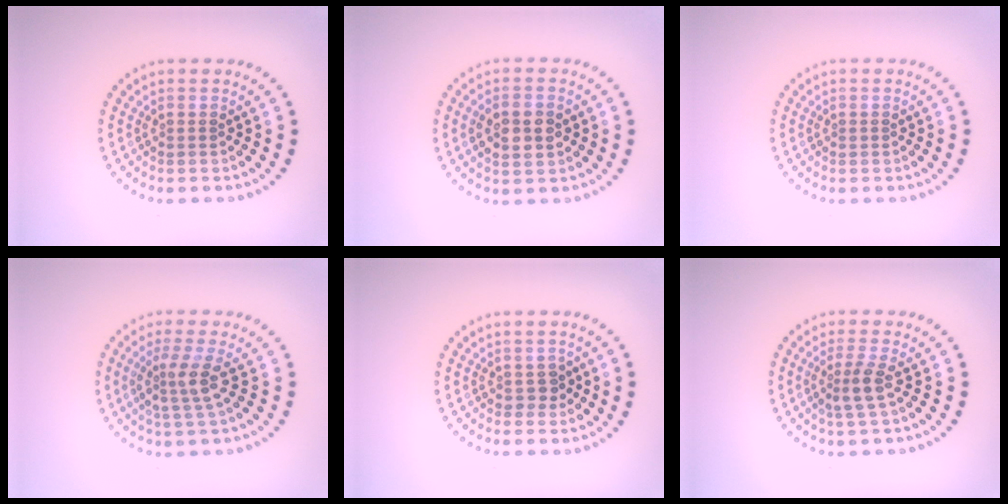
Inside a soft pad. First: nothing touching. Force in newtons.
{"total": 2.8, "press": 2.8, "slide": 0.2}
{"total": 0.0}
{"total": 2.7, "press": 2.1, "slide": 1.8}
{"total": 1.3, "press": 1.1, "slide": 0.7}
{"total": 2.3, "press": 1.8, "slide": 1.3}